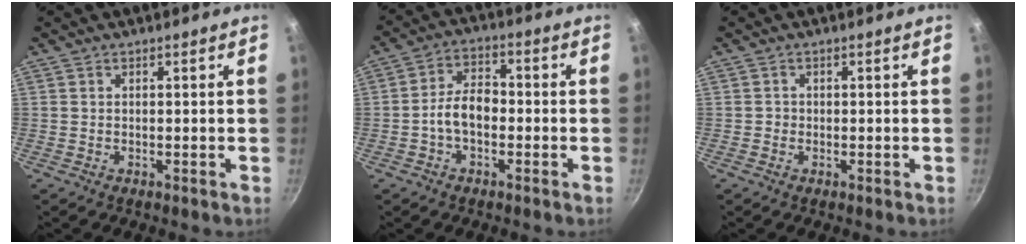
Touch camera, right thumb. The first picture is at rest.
{"total": 6.7, "force": [-1.7, 4.2, 5.0], "torque": [-0.071, 0.031, -0.038]}
{"total": 0.8, "force": [-0.2, 0.7, 0.1], "torque": [0.002, 0.001, -0.006]}